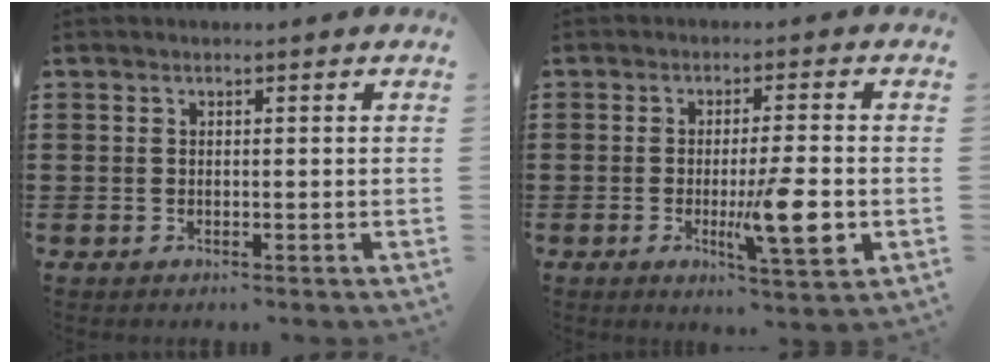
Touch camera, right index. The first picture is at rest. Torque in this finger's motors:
{"motor_torque": [1.65, -0.48, 0.86, 0.21]}